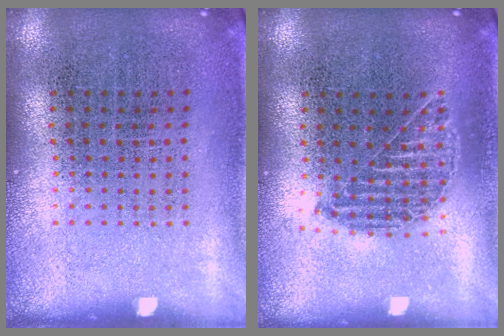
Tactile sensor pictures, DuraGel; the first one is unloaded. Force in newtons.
{"total": 1.0, "press": 0.9, "slide": 0.3}